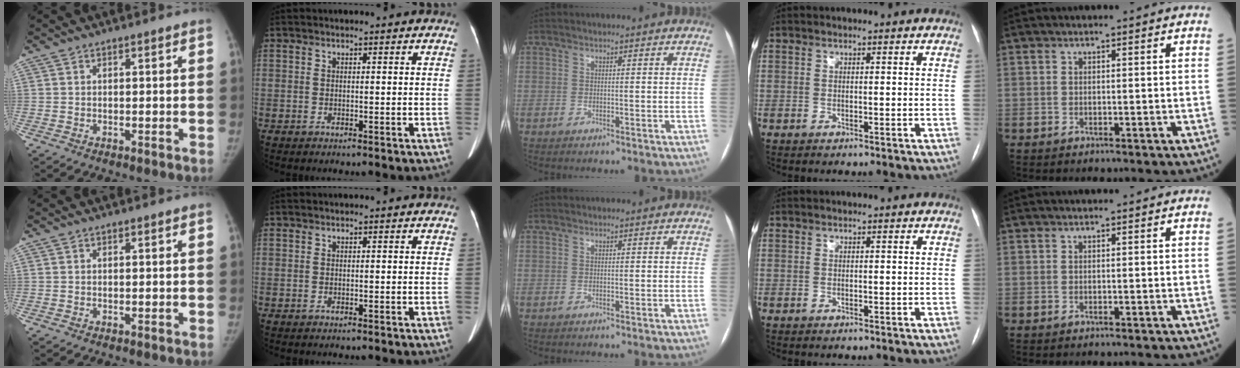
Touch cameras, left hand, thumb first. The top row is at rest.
{}